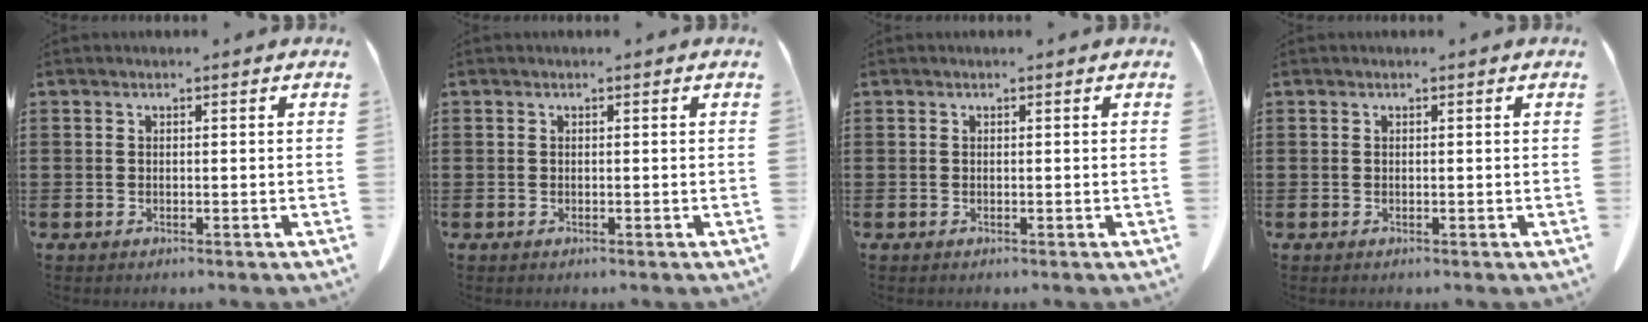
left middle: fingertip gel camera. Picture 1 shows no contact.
{"total": 0.0}
{"total": 0.0}
{"total": 0.0}